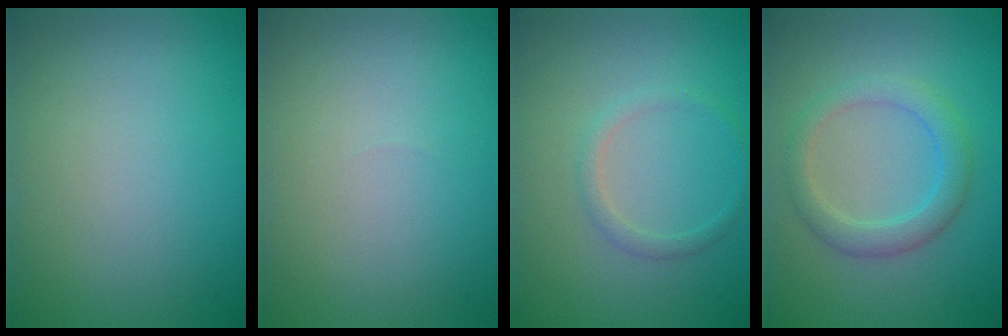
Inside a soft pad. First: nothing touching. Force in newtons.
{"total": 0.0}
{"total": 1.3, "press": 1.3, "slide": 0.1}
{"total": 1.9, "press": 1.9, "slide": 0.2}